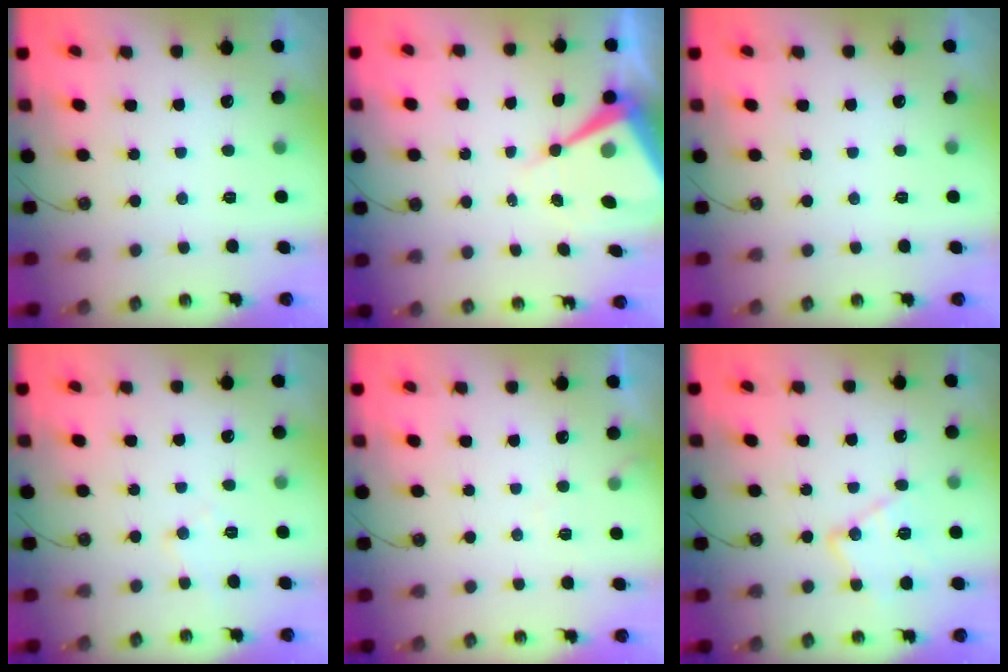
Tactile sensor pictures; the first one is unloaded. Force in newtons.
{"total": 11.8, "press": 11.7, "slide": 1.2}
{"total": 0.0}
{"total": 6.1, "press": 6.0, "slide": 1.0}
{"total": 3.4, "press": 3.3, "slide": 0.6}
{"total": 13.0, "press": 13.0, "slide": 1.0}